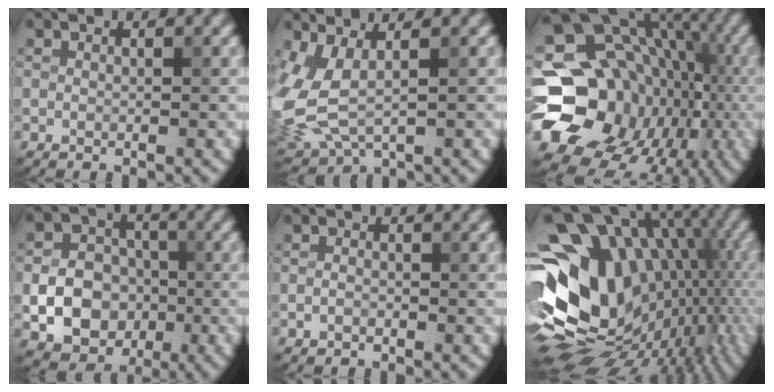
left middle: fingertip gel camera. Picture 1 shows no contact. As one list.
[{"total": 6.8, "force": [0.2, 3.8, 5.7], "torque": [-0.150, -0.014, 0.014]}, {"total": 21.0, "force": [-4.0, 18.4, 9.4], "torque": [-0.134, -0.005, -0.075]}, {"total": 7.3, "force": [-1.7, 6.0, 3.8], "torque": [-0.045, -0.004, -0.047]}, {"total": 0.7, "force": [-0.3, 0.5, 0.5], "torque": [-0.010, 0.000, -0.008]}, {"total": 17.1, "force": [-0.5, 12.1, 12.0], "torque": [-0.167, 0.026, 0.010]}]